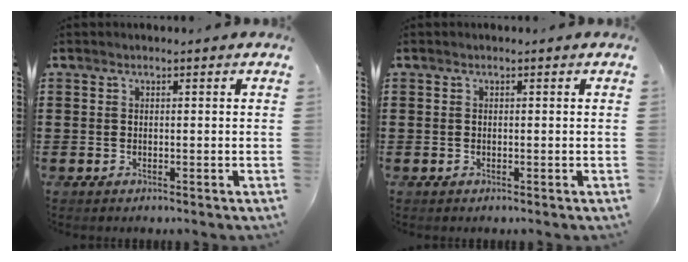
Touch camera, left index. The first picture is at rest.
{"total": 0.0}